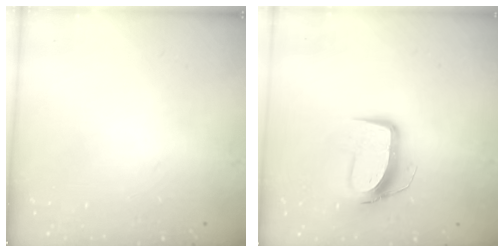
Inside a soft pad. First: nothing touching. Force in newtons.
{"total": 10.8, "press": 10.8, "slide": 0.7}